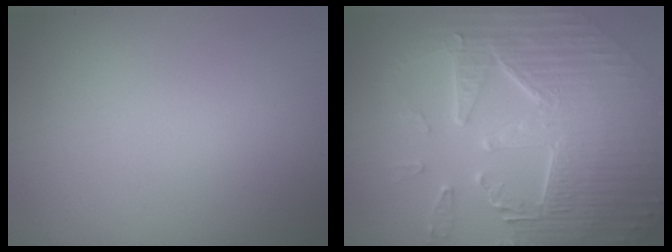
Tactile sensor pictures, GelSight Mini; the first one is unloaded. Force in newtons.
{"total": 9.7, "press": 6.6, "slide": 7.1}